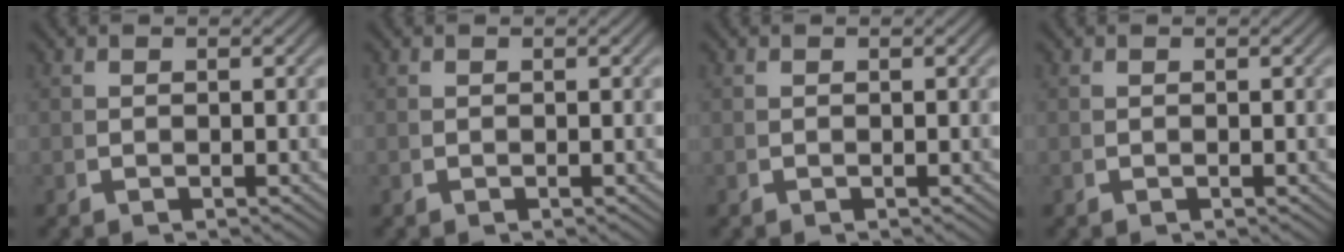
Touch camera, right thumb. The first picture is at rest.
{"total": 0.0}
{"total": 0.0}
{"total": 0.0}